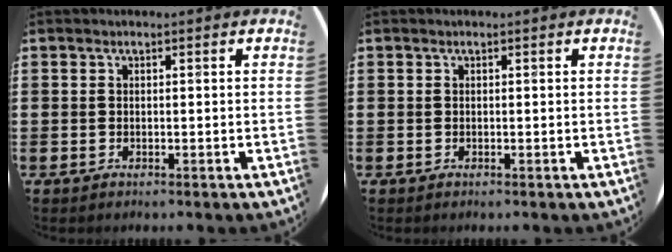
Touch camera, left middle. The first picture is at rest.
{"total": 0.0}